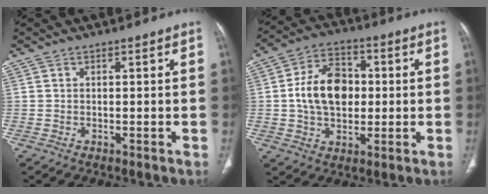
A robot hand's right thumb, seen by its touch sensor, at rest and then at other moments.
{"total": 12.9, "force": [0.4, 9.0, 9.2], "torque": [-0.137, 0.015, 0.005]}